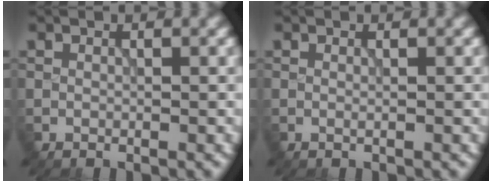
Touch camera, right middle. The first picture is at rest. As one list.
[{"total": 0.0}]